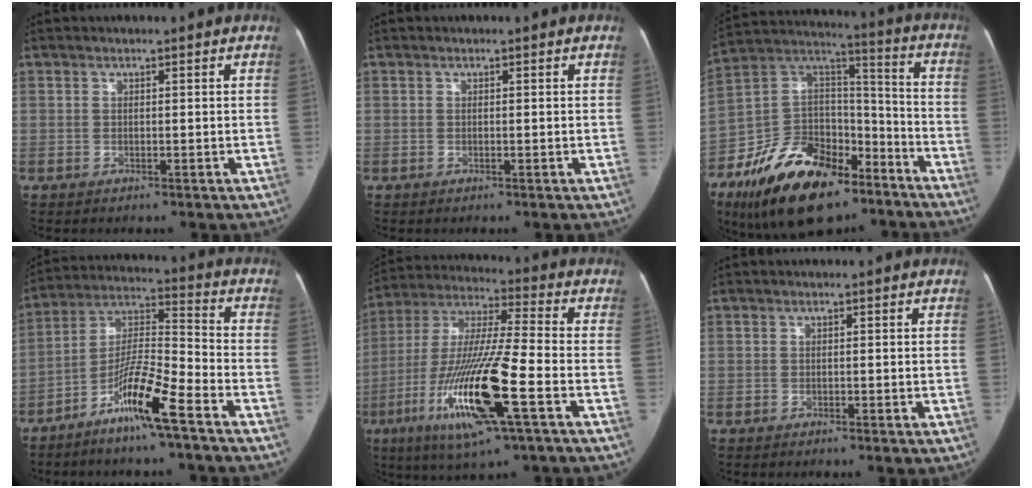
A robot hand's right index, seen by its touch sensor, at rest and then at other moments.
{"total": 0.0}
{"total": 23.6, "force": [-15.5, 11.3, 13.8], "torque": [-0.264, 0.028, -0.262]}
{"total": 11.8, "force": [-7.4, 0.1, 9.3], "torque": [-0.177, -0.006, -0.141]}
{"total": 19.1, "force": [-6.7, 1.1, 17.8], "torque": [-0.376, -0.024, -0.126]}
{"total": 0.9, "force": [-0.6, 0.1, 0.7], "torque": [-0.014, -0.002, -0.006]}